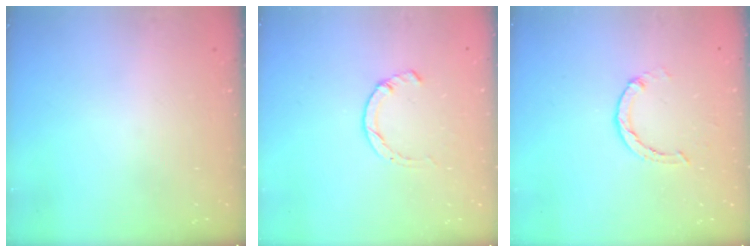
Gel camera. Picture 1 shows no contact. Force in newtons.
{"total": 2.3, "press": 2.3, "slide": 0.5}
{"total": 1.8, "press": 1.8, "slide": 0.2}